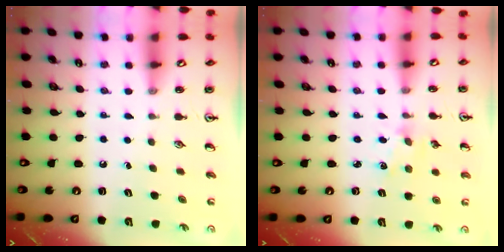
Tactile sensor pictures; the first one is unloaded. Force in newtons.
{"total": 1.8, "press": 1.7, "slide": 0.4}